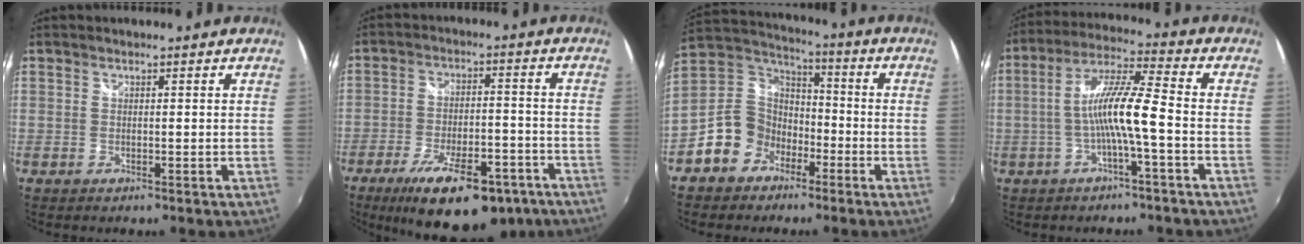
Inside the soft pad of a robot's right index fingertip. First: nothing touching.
{"total": 19.8, "force": [-13.2, 7.6, 12.8], "torque": [-0.219, -0.022, -0.186]}
{"total": 11.8, "force": [-6.2, 9.4, 3.7], "torque": [-0.091, 0.033, -0.110]}
{"total": 9.8, "force": [-2.6, 0.2, 9.4], "torque": [-0.191, 0.014, -0.046]}